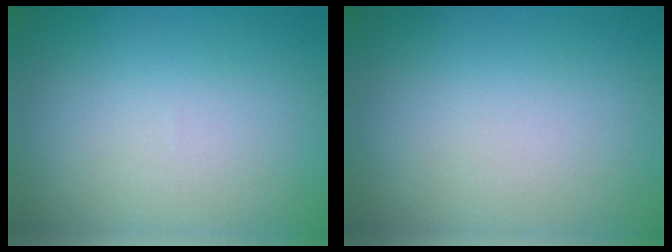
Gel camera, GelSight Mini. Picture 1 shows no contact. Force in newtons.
{"total": 0.0}